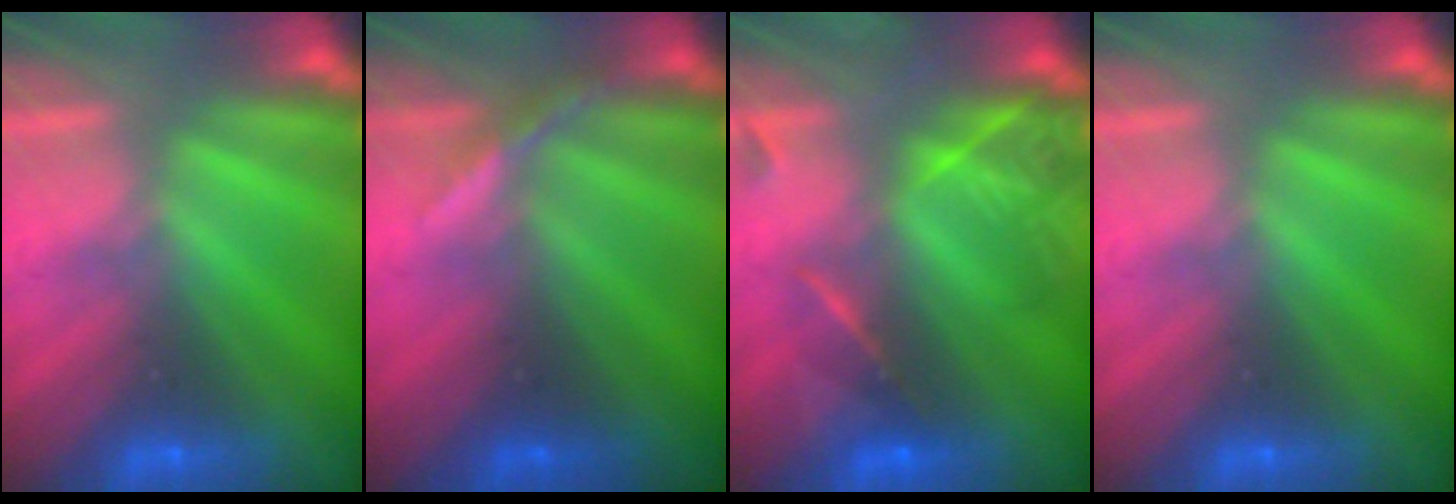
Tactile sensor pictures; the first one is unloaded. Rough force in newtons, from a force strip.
{"total": 3.0}
{"total": 6.4}
{"total": 0.0}